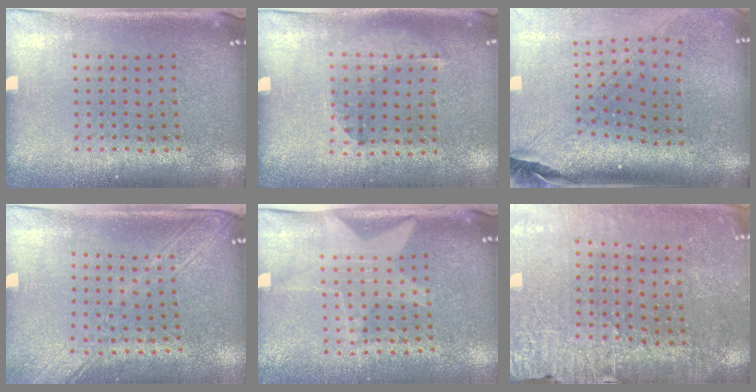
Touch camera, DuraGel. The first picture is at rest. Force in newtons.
{"total": 1.3, "press": 0.9, "slide": 0.9}
{"total": 2.8, "press": 2.1, "slide": 1.9}
{"total": 2.0, "press": 1.7, "slide": 1.1}
{"total": 1.9, "press": 1.5, "slide": 1.1}
{"total": 2.9, "press": 2.9, "slide": 0.2}